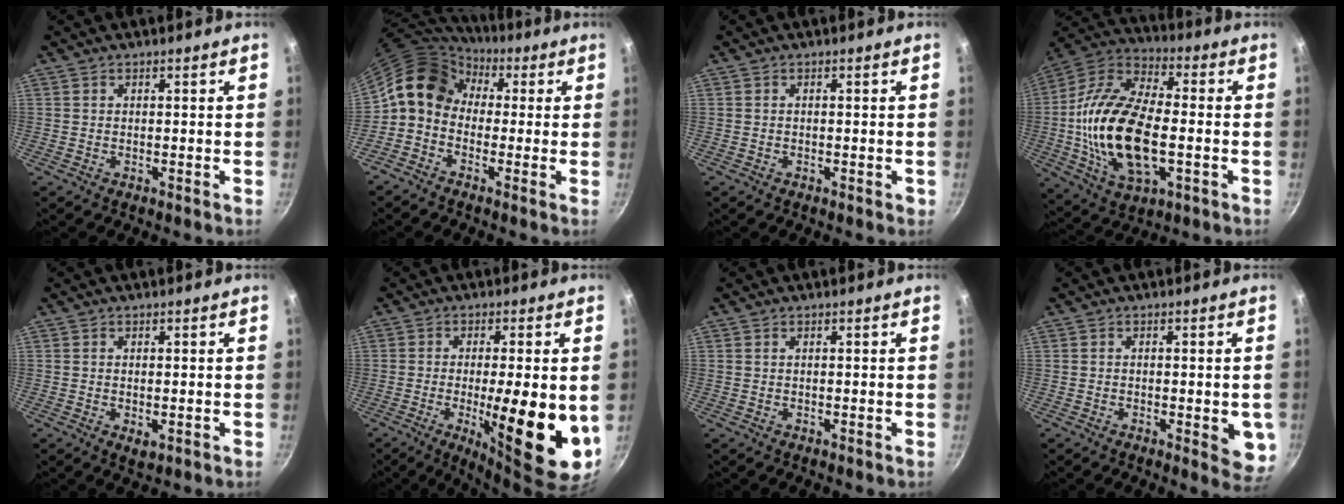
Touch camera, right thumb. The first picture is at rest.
{"total": 10.9, "force": [1.2, 8.8, 6.4], "torque": [-0.091, 0.034, -0.007]}
{"total": 0.7, "force": [-0.3, 0.4, 0.5], "torque": [-0.006, 0.004, -0.005]}
{"total": 22.9, "force": [-2.6, 11.9, 19.5], "torque": [-0.370, 0.027, -0.054]}
{"total": 2.2, "force": [-0.3, 1.1, 1.9], "torque": [-0.029, -0.008, -0.003]}
{"total": 16.4, "force": [-2.8, 4.0, 15.6], "torque": [-0.224, -0.003, -0.035]}
{"total": 0.0}
{"total": 6.3, "force": [-1.2, 2.4, 5.7], "torque": [-0.054, -0.006, -0.014]}